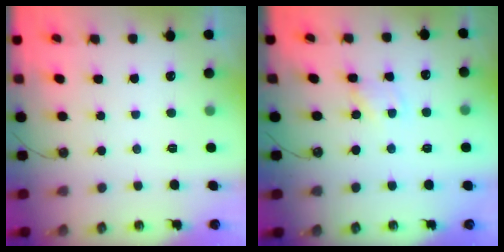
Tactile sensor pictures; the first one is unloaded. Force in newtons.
{"total": 1.8, "press": 1.8, "slide": 0.2}